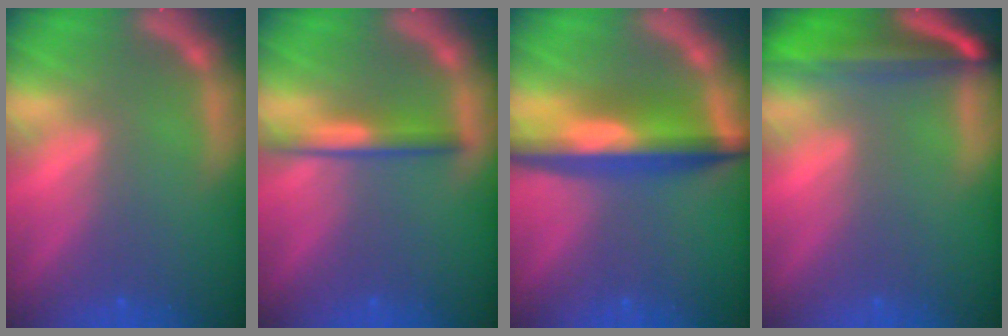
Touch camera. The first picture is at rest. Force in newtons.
{"total": 3.0}
{"total": 7.6}
{"total": 8.0}